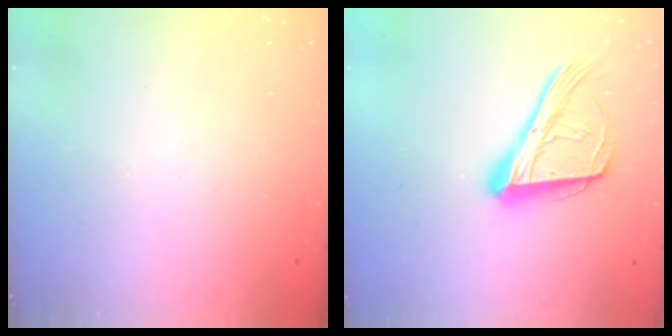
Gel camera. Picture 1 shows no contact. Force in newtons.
{"total": 17.8, "press": 17.7, "slide": 2.4}